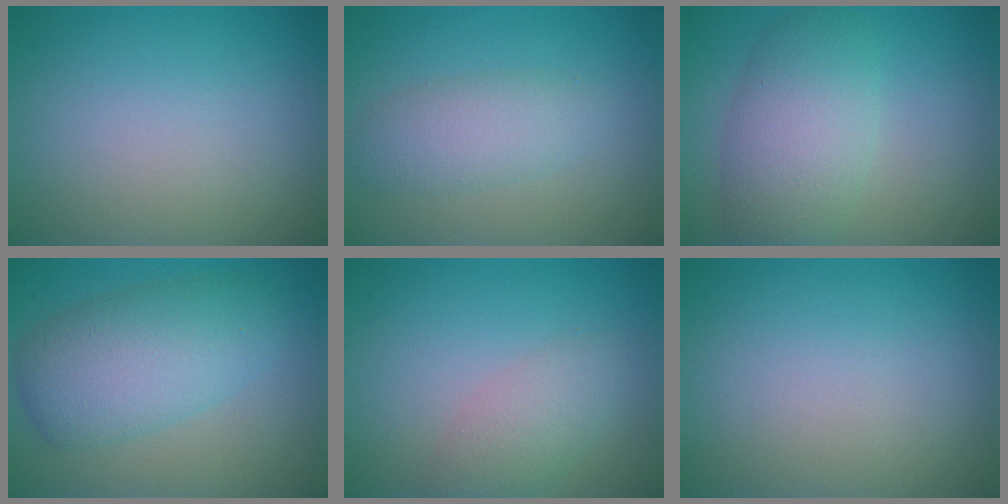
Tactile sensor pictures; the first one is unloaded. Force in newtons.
{"total": 3.1, "press": 3.1, "slide": 0.0}
{"total": 5.7, "press": 5.7, "slide": 0.3}
{"total": 6.5, "press": 6.5, "slide": 0.1}
{"total": 2.7, "press": 2.7, "slide": 0.1}
{"total": 0.0}